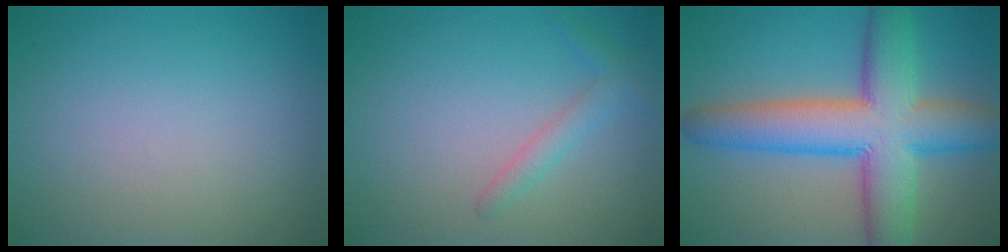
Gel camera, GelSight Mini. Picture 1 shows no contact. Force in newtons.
{"total": 1.6, "press": 1.6, "slide": 0.1}
{"total": 10.5, "press": 10.5, "slide": 0.4}